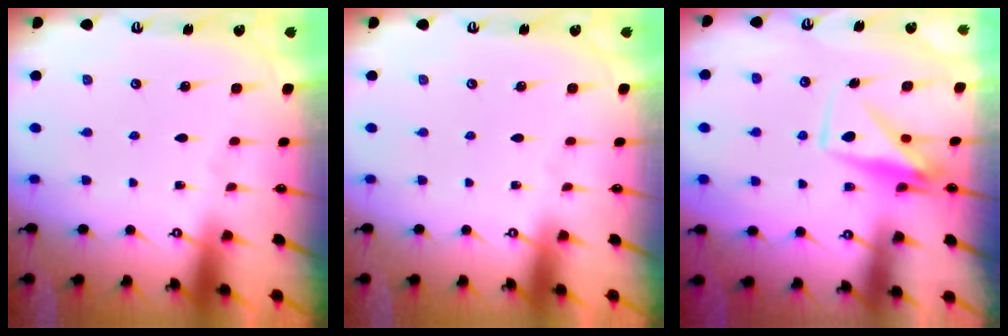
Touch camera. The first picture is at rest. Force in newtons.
{"total": 0.0}
{"total": 9.6, "press": 9.6, "slide": 0.3}